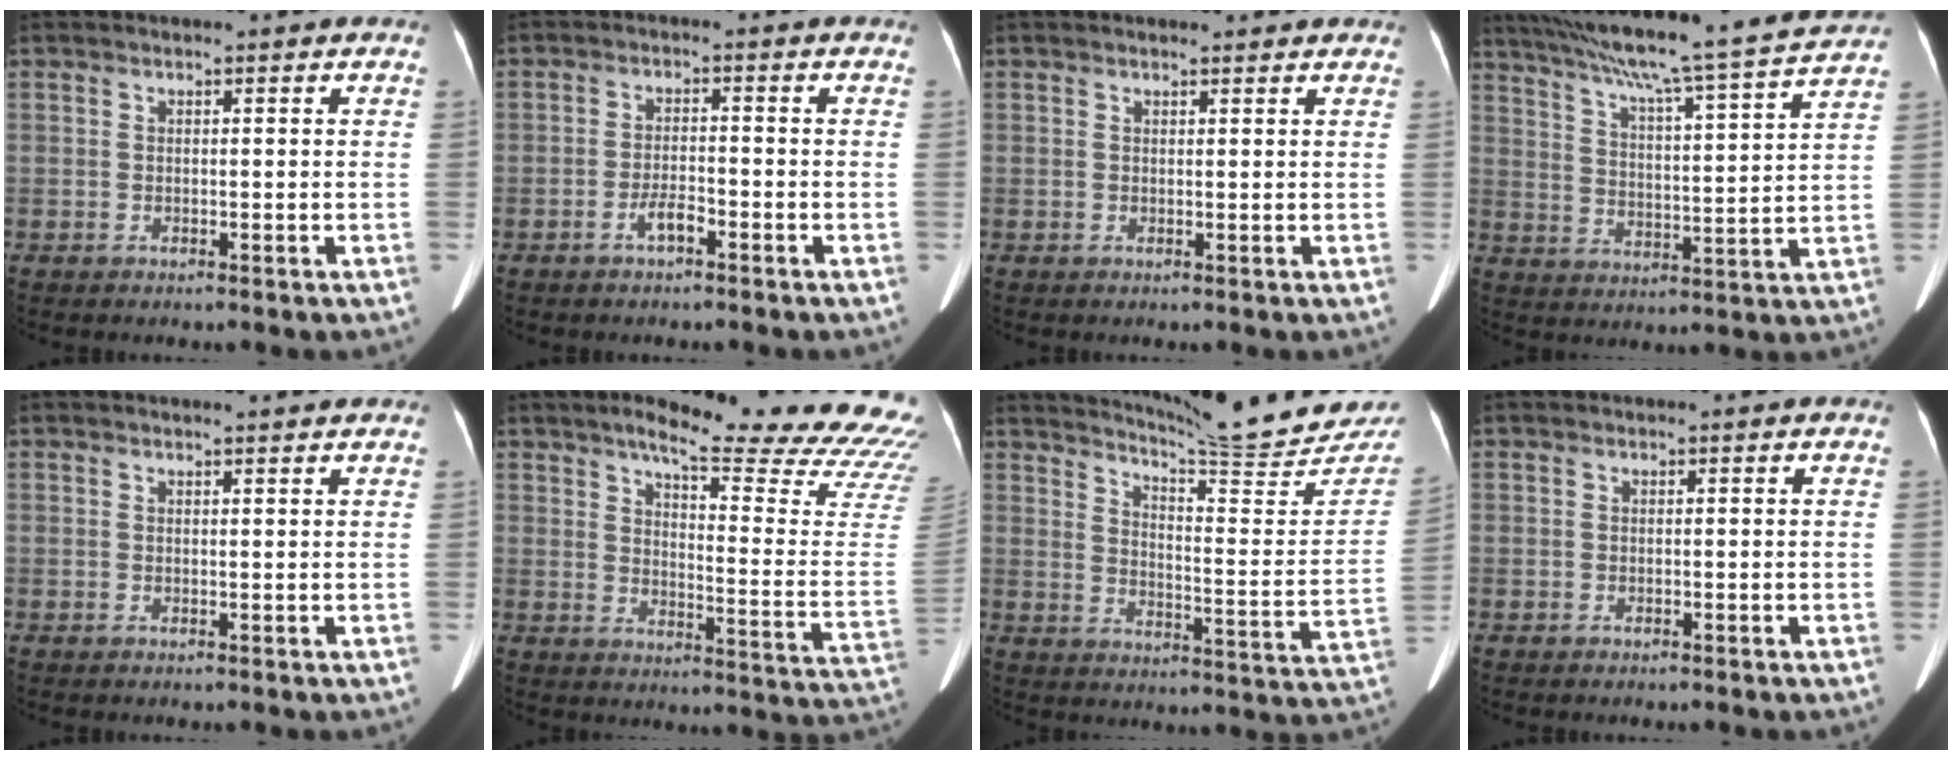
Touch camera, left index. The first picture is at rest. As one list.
[{"total": 2.5, "force": [-1.6, 0.6, 1.8], "torque": [-0.034, 0.001, -0.031]}, {"total": 3.1, "force": [2.9, 0.7, 0.9], "torque": [-0.012, 0.014, 0.032]}, {"total": 22.7, "force": [19.9, -1.4, 10.8], "torque": [-0.187, -0.017, 0.280]}, {"total": 2.4, "force": [2.3, 0.0, 0.8], "torque": [-0.012, 0.004, 0.027]}, {"total": 24.6, "force": [21.9, 1.6, 11.1], "torque": [-0.145, -0.112, 0.253]}, {"total": 20.7, "force": [19.7, 0.4, 6.5], "torque": [-0.098, -0.097, 0.249]}, {"total": 0.0}]